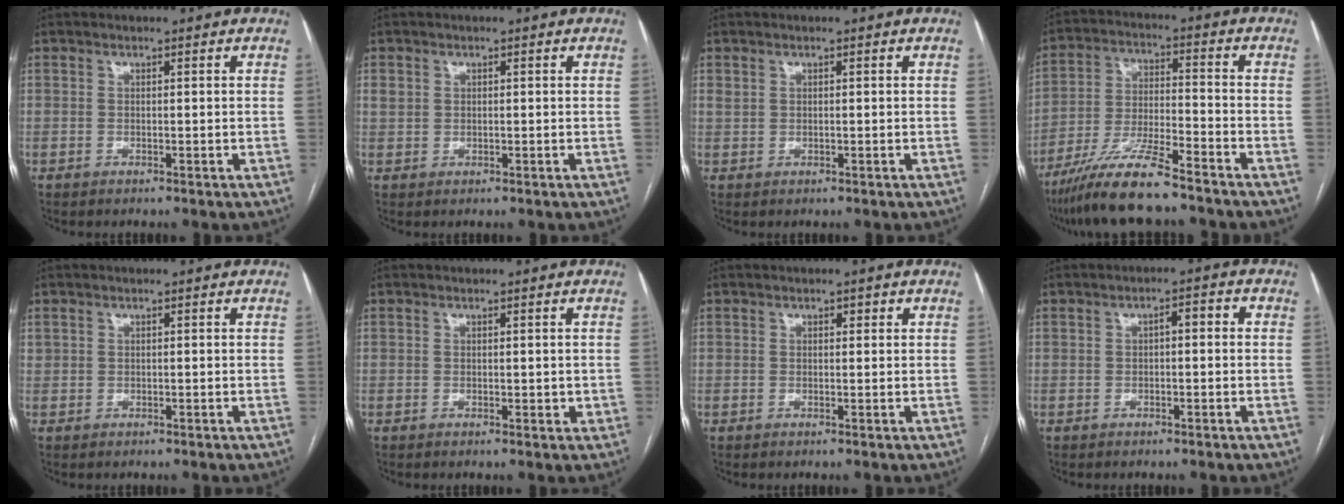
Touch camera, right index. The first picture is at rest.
{"total": 1.7, "force": [0.6, 1.4, 0.6], "torque": [-0.014, 0.011, 0.014]}
{"total": 0.9, "force": [0.4, 0.6, 0.5], "torque": [-0.014, 0.009, 0.012]}
{"total": 11.4, "force": [-9.3, 0.7, 6.6], "torque": [-0.128, -0.020, -0.170]}
{"total": 0.9, "force": [0.5, 0.7, 0.2], "torque": [0.003, 0.010, 0.009]}
{"total": 1.2, "force": [0.1, 0.7, 1.0], "torque": [-0.010, -0.003, 0.003]}
{"total": 0.9, "force": [0.5, 0.6, 0.6], "torque": [-0.008, 0.006, 0.004]}
{"total": 2.6, "force": [0.1, 1.0, 2.4], "torque": [-0.038, 0.018, 0.001]}